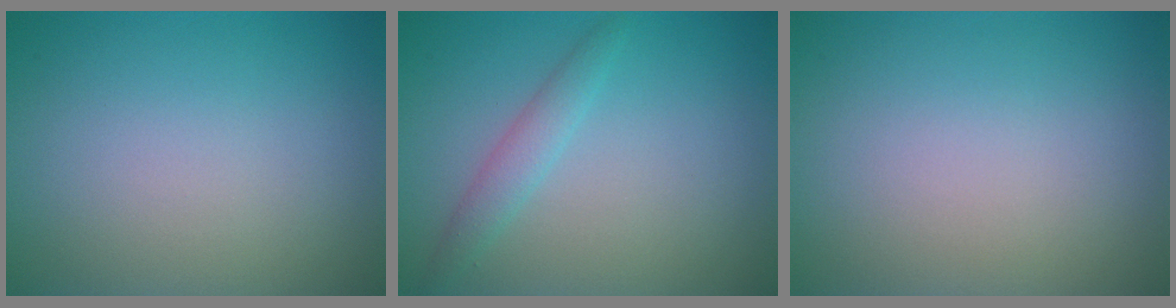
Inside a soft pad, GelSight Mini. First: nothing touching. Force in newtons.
{"total": 1.8, "press": 1.8, "slide": 0.1}
{"total": 0.0}